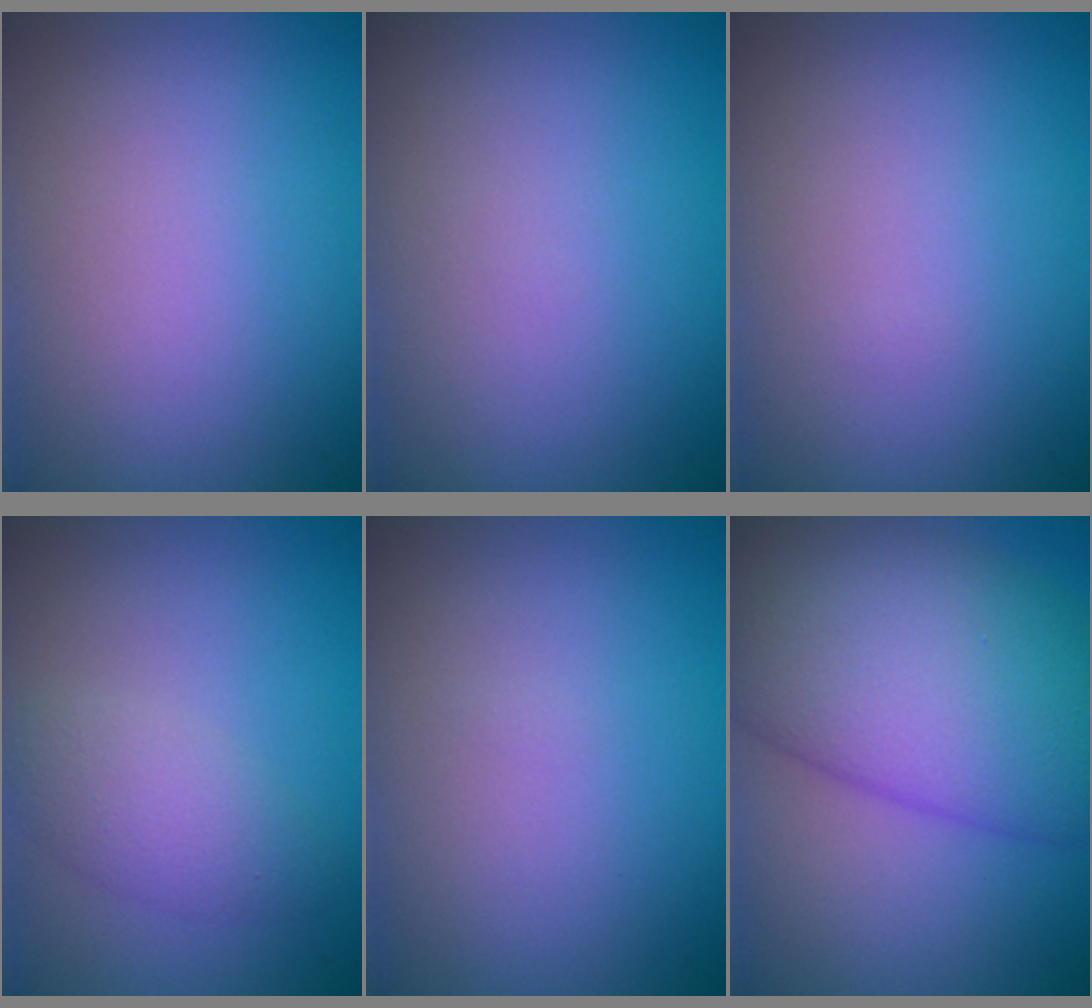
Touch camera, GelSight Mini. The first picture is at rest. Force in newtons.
{"total": 0.0}
{"total": 0.0}
{"total": 2.6, "press": 2.6, "slide": 0.1}
{"total": 0.0}
{"total": 12.5, "press": 12.5, "slide": 0.3}